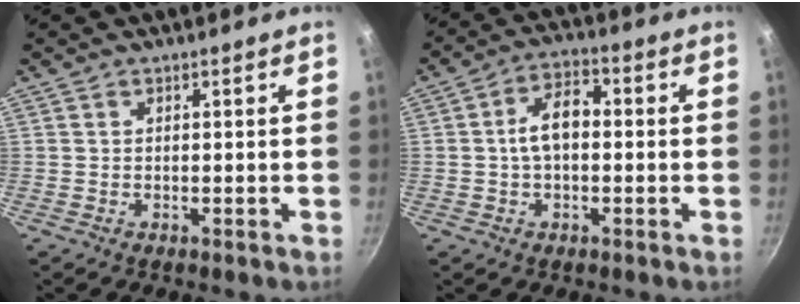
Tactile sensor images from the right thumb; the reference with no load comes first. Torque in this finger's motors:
{"motor_torque": [0.14, 0.01, 0.79, -0.31, 0.04]}